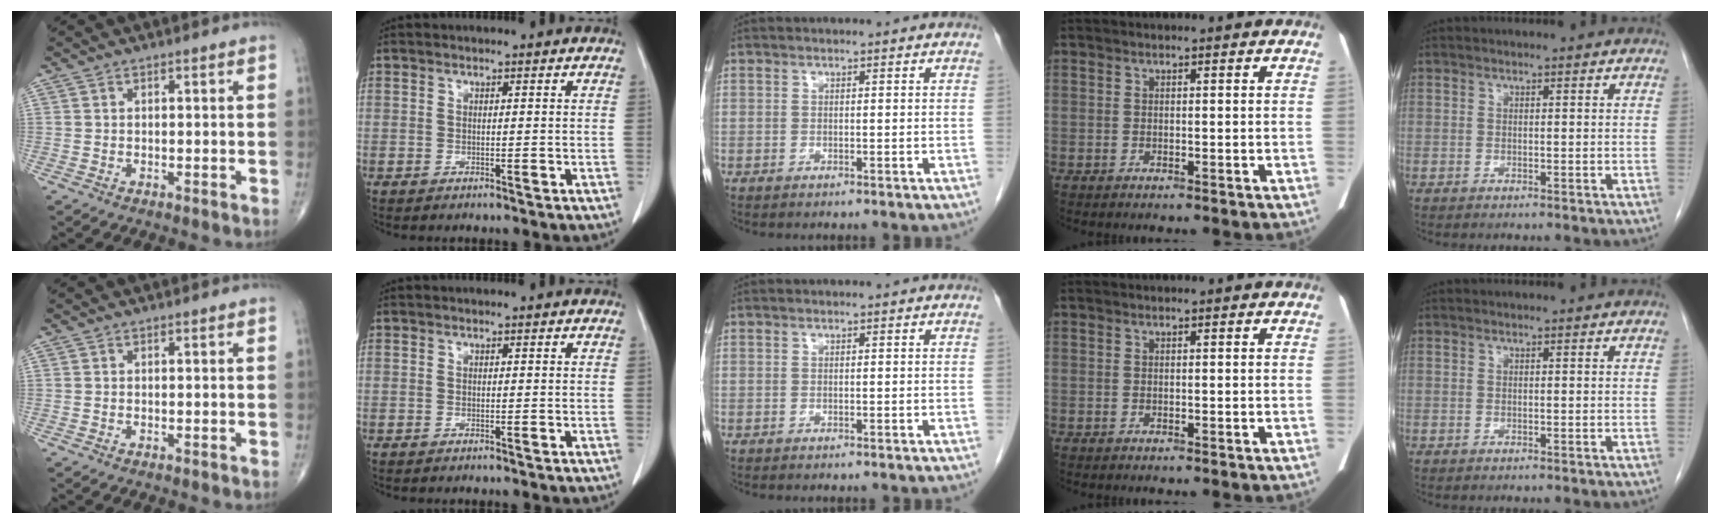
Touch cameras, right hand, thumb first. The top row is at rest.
{}